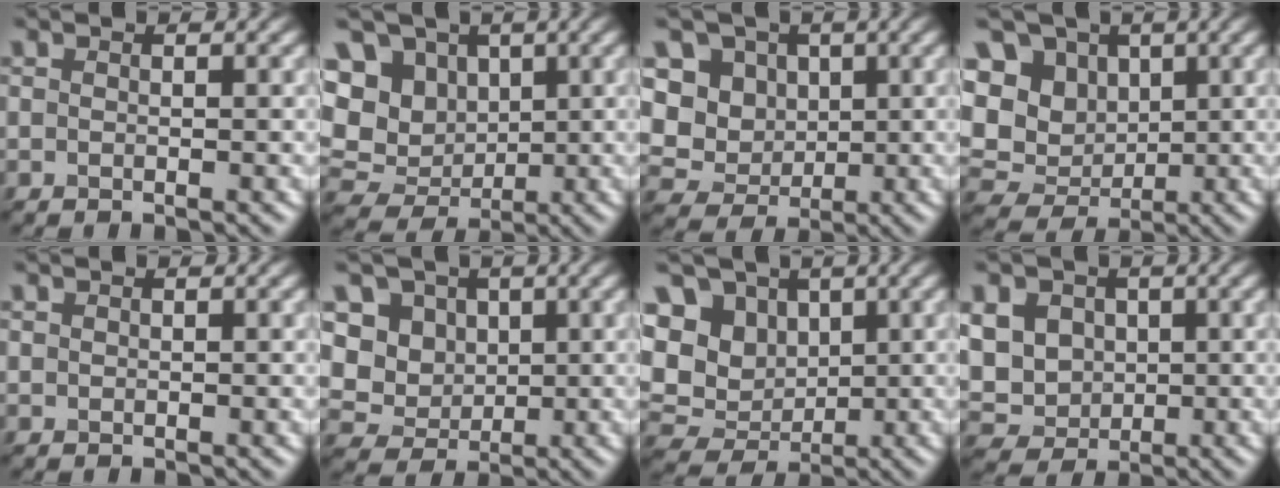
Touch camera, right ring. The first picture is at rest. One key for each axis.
{"total": 9.0, "fx": 3.0, "fy": 7.6, "fz": 3.8, "tx": -0.115, "ty": 0.024, "tz": 0.071}
{"total": 7.7, "fx": 2.9, "fy": 6.7, "fz": 2.6, "tx": -0.089, "ty": 0.016, "tz": 0.069}
{"total": 9.5, "fx": 3.0, "fy": 8.1, "fz": 4.1, "tx": -0.127, "ty": 0.021, "tz": 0.074}
{"total": 0.7, "fx": 0.0, "fy": -0.4, "fz": -0.6, "tx": -0.003, "ty": -0.002, "tz": 0.006}
{"total": 5.7, "fx": 2.4, "fy": 4.9, "fz": 1.7, "tx": -0.068, "ty": 0.008, "tz": 0.067}
{"total": 8.6, "fx": 2.9, "fy": 7.2, "fz": 3.7, "tx": -0.112, "ty": 0.020, "tz": 0.068}
{"total": 6.8, "fx": 1.6, "fy": 6.0, "fz": 2.8, "tx": -0.095, "ty": 0.021, "tz": 0.049}